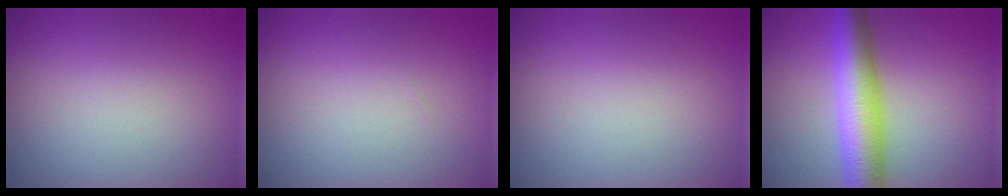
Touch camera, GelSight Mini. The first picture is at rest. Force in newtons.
{"total": 0.0}
{"total": 0.0}
{"total": 7.8, "press": 7.8, "slide": 0.1}